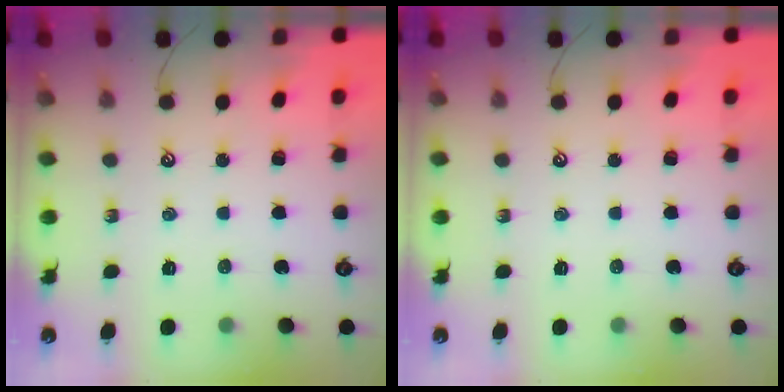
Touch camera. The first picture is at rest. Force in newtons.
{"total": 0.0}